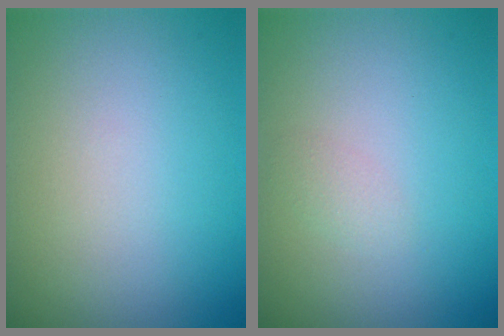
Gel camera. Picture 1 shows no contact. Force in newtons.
{"total": 0.8, "press": 0.8, "slide": 0.0}